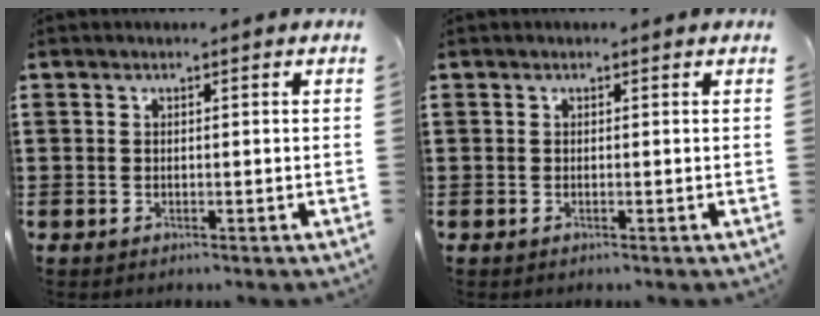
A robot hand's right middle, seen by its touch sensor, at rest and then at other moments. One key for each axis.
{"total": 0.0}